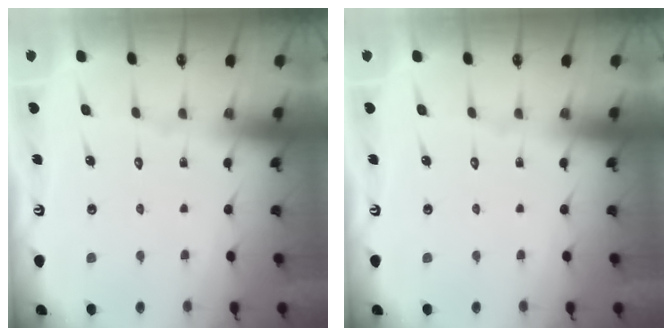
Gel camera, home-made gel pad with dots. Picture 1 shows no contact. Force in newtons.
{"total": 0.0}